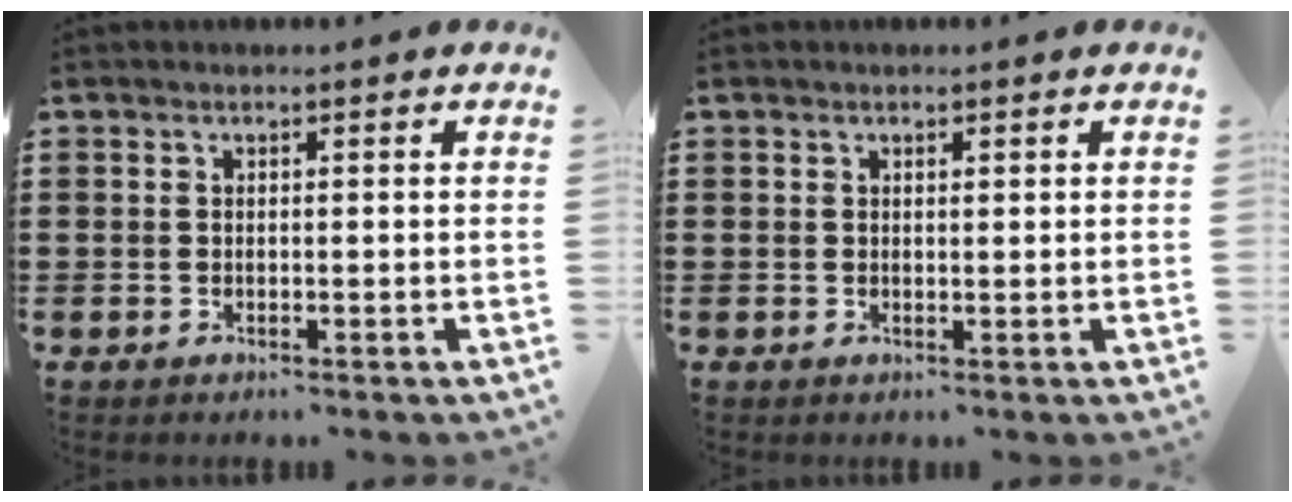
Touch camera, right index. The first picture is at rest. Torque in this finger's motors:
{"motor_torque": [-0.52, 0.59, 0.00, -0.01]}